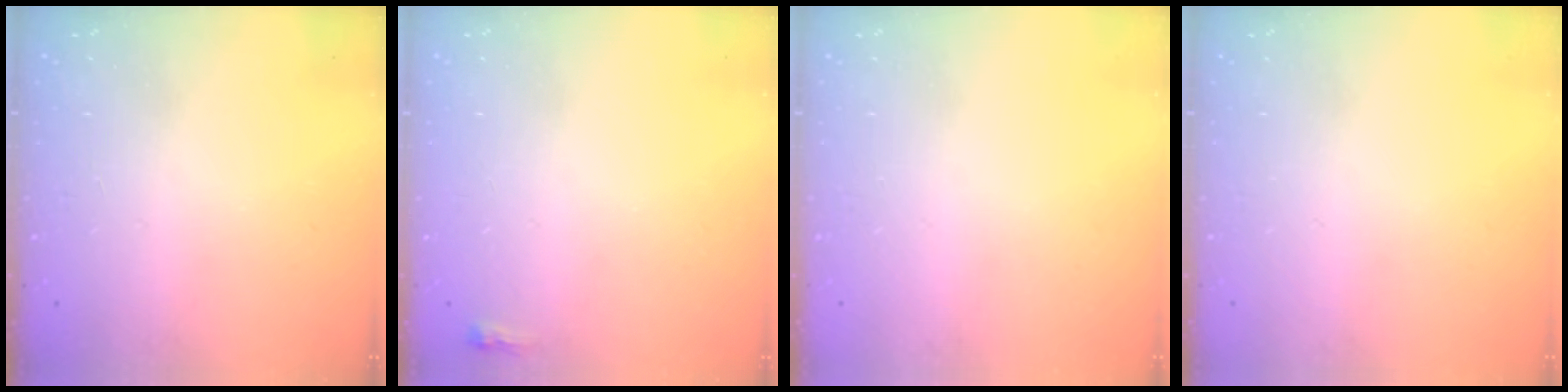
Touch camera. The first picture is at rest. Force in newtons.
{"total": 2.2, "press": 2.2, "slide": 0.6}
{"total": 0.0}
{"total": 0.0}